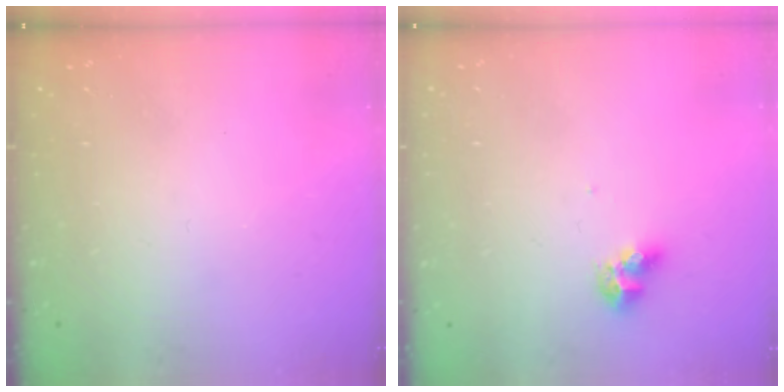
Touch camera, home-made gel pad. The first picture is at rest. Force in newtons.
{"total": 7.1, "press": 7.1, "slide": 0.8}